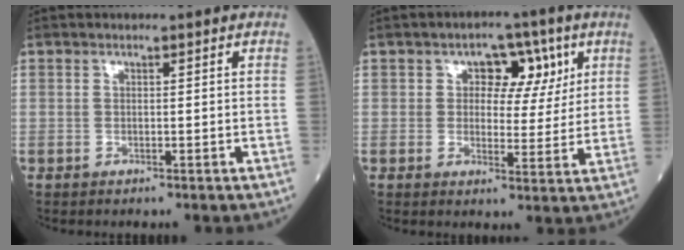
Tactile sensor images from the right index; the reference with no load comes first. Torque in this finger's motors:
{"motor_torque": [0.13, 0.12, 0.06, 0.01]}